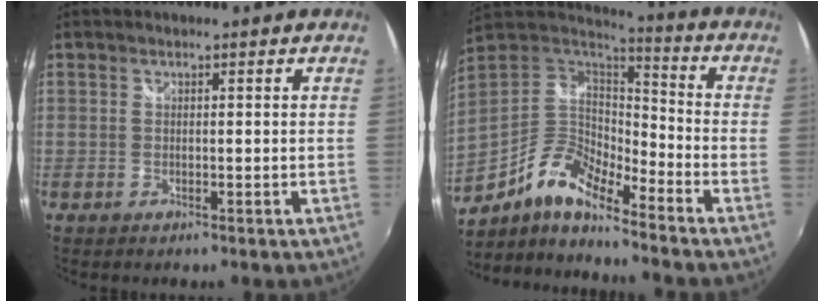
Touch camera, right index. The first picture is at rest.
{"total": 14.0, "force": [-10.2, 4.0, 8.7], "torque": [-0.175, -0.005, -0.203]}